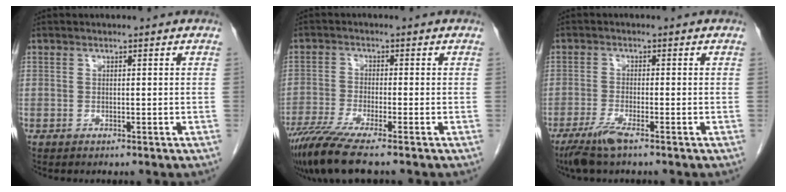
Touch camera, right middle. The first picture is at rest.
{"total": 7.7, "force": [-6.0, -0.5, 4.8], "torque": [-0.083, -0.024, -0.108]}
{"total": 4.3, "force": [-3.0, 0.2, 3.1], "torque": [-0.070, -0.013, -0.060]}